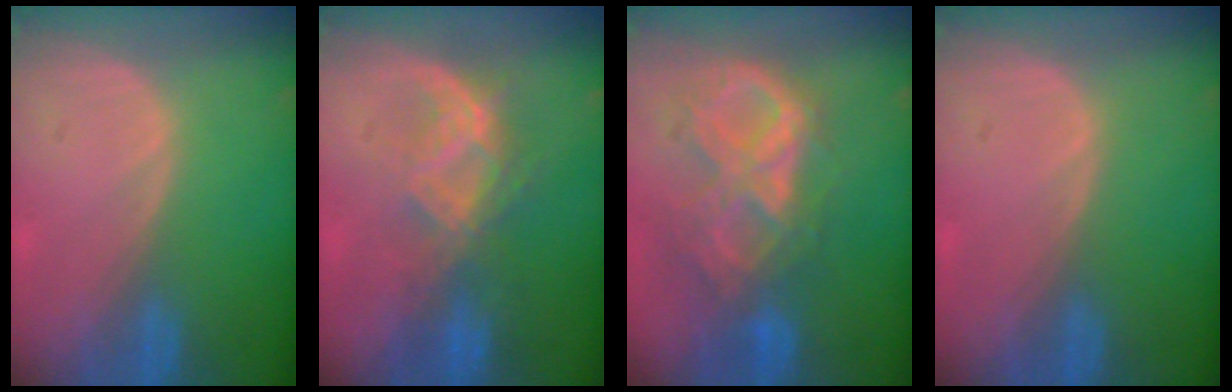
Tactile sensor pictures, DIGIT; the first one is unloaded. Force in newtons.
{"total": 7.0, "press": 6.8, "slide": 1.7}
{"total": 10.2, "press": 8.7, "slide": 5.3}
{"total": 0.0}